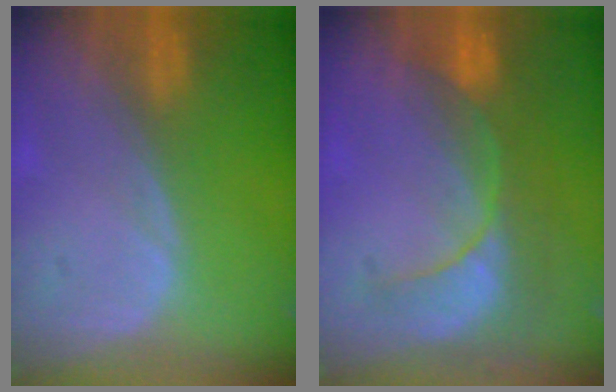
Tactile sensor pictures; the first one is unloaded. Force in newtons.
{"total": 8.4, "press": 7.9, "slide": 2.9}